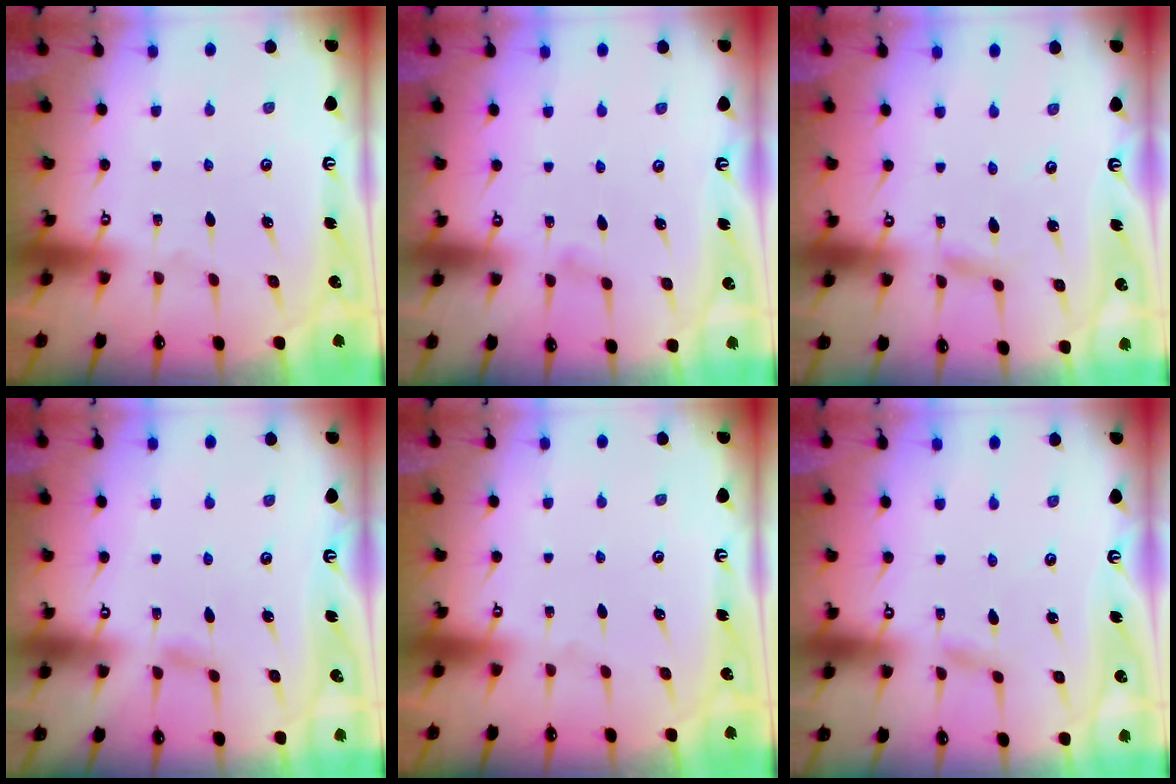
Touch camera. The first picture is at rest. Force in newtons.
{"total": 4.0, "press": 3.9, "slide": 0.4}
{"total": 2.3, "press": 2.3, "slide": 0.3}
{"total": 5.0, "press": 5.0, "slide": 0.5}
{"total": 0.0}
{"total": 1.5, "press": 1.5, "slide": 0.1}